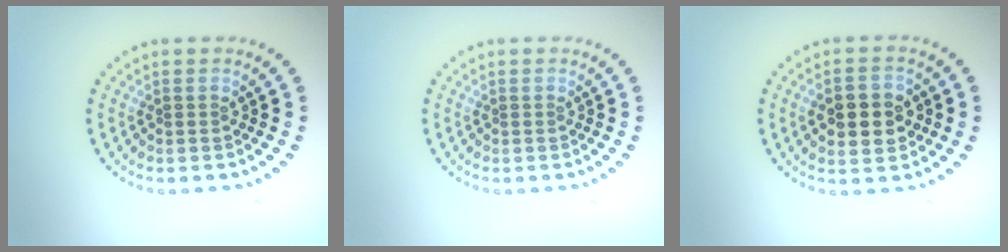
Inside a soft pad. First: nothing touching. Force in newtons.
{"total": 0.0}
{"total": 4.4, "press": 4.4, "slide": 0.2}